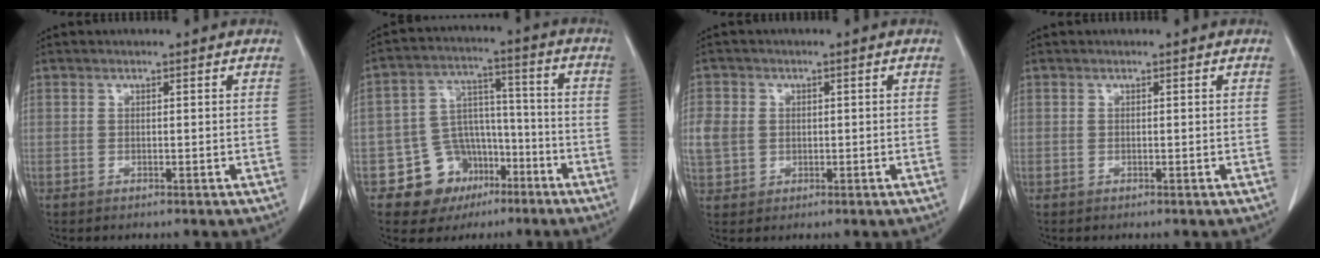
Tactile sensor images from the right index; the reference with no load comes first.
{"total": 10.6, "force": [-5.4, 8.6, 3.0], "torque": [-0.037, 0.042, -0.076]}
{"total": 6.4, "force": [0.4, 5.6, 3.1], "torque": [-0.096, 0.011, 0.016]}
{"total": 0.0}